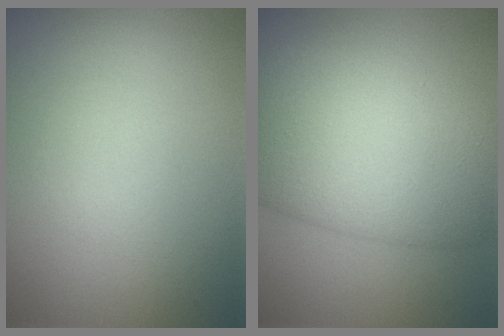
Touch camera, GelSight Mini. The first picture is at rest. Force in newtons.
{"total": 11.7, "press": 11.7, "slide": 0.3}